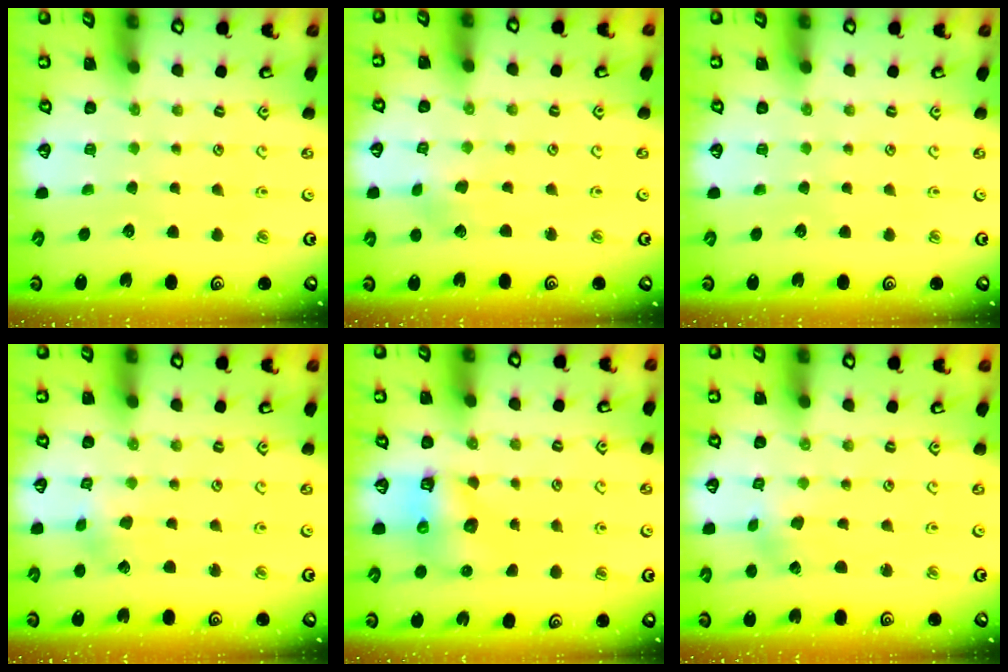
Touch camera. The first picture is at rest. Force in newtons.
{"total": 2.4, "press": 2.4, "slide": 0.2}
{"total": 0.0}
{"total": 2.9, "press": 2.9, "slide": 0.2}
{"total": 6.9, "press": 6.8, "slide": 0.8}
{"total": 1.8, "press": 1.7, "slide": 0.3}